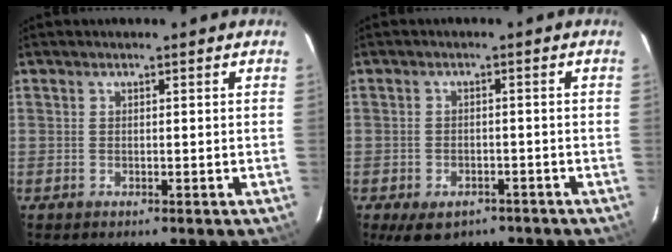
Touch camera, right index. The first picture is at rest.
{"total": 7.7, "force": [-5.4, 4.3, 3.4], "torque": [-0.065, 0.000, -0.078]}